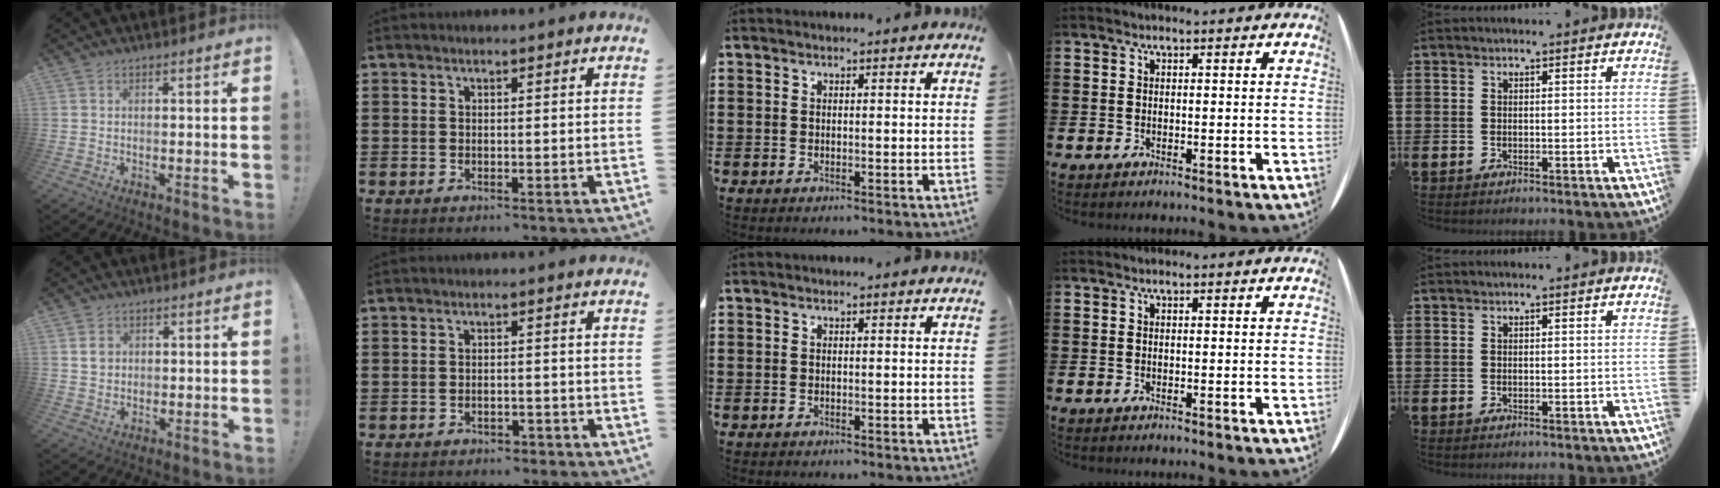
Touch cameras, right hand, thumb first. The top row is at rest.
{"thumb": {"total": 3.3, "force": [1.2, 2.9, 1.1], "torque": [-0.002, -0.003, 0.018]}, "index": {"total": 1.6, "force": [-1.5, 0.2, 0.3], "torque": [-0.012, -0.002, -0.031]}}